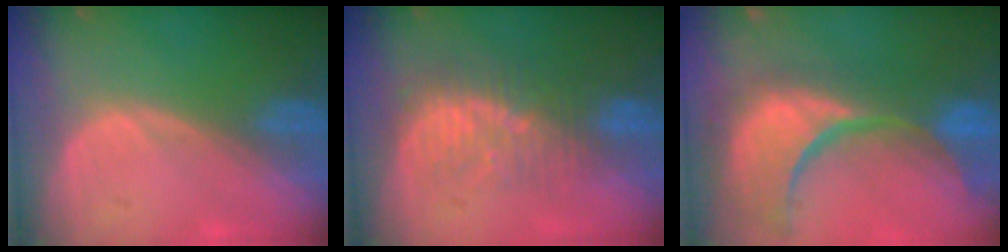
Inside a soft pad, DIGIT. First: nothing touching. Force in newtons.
{"total": 7.9, "press": 7.5, "slide": 2.5}
{"total": 15.3, "press": 12.1, "slide": 9.3}